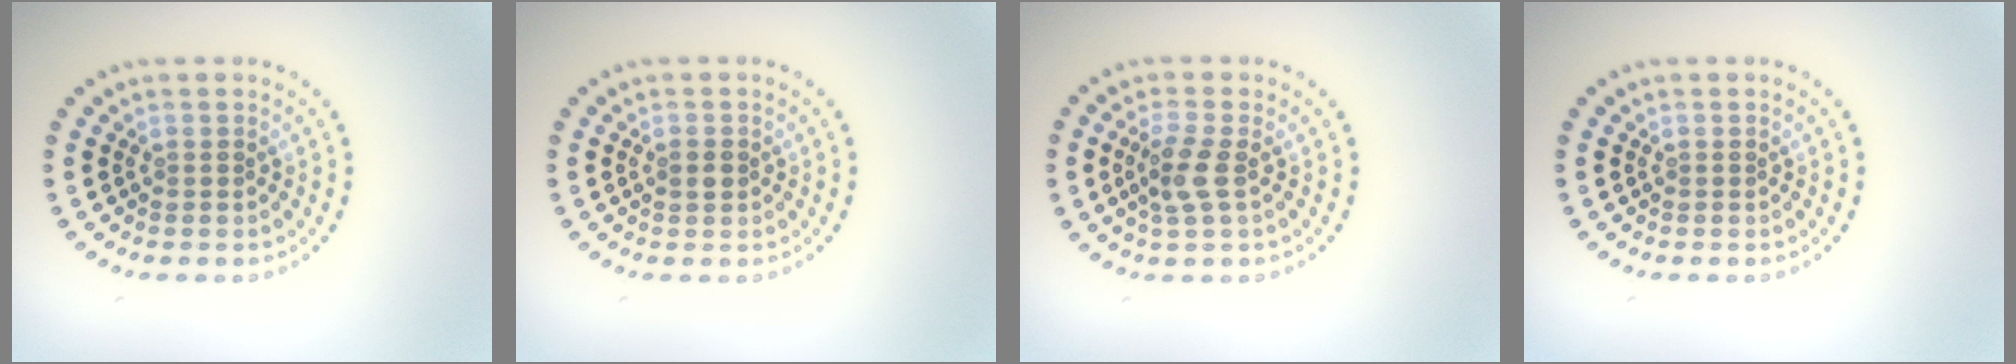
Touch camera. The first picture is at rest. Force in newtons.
{"total": 1.4, "press": 1.4, "slide": 0.1}
{"total": 2.7, "press": 2.4, "slide": 1.1}
{"total": 0.0}